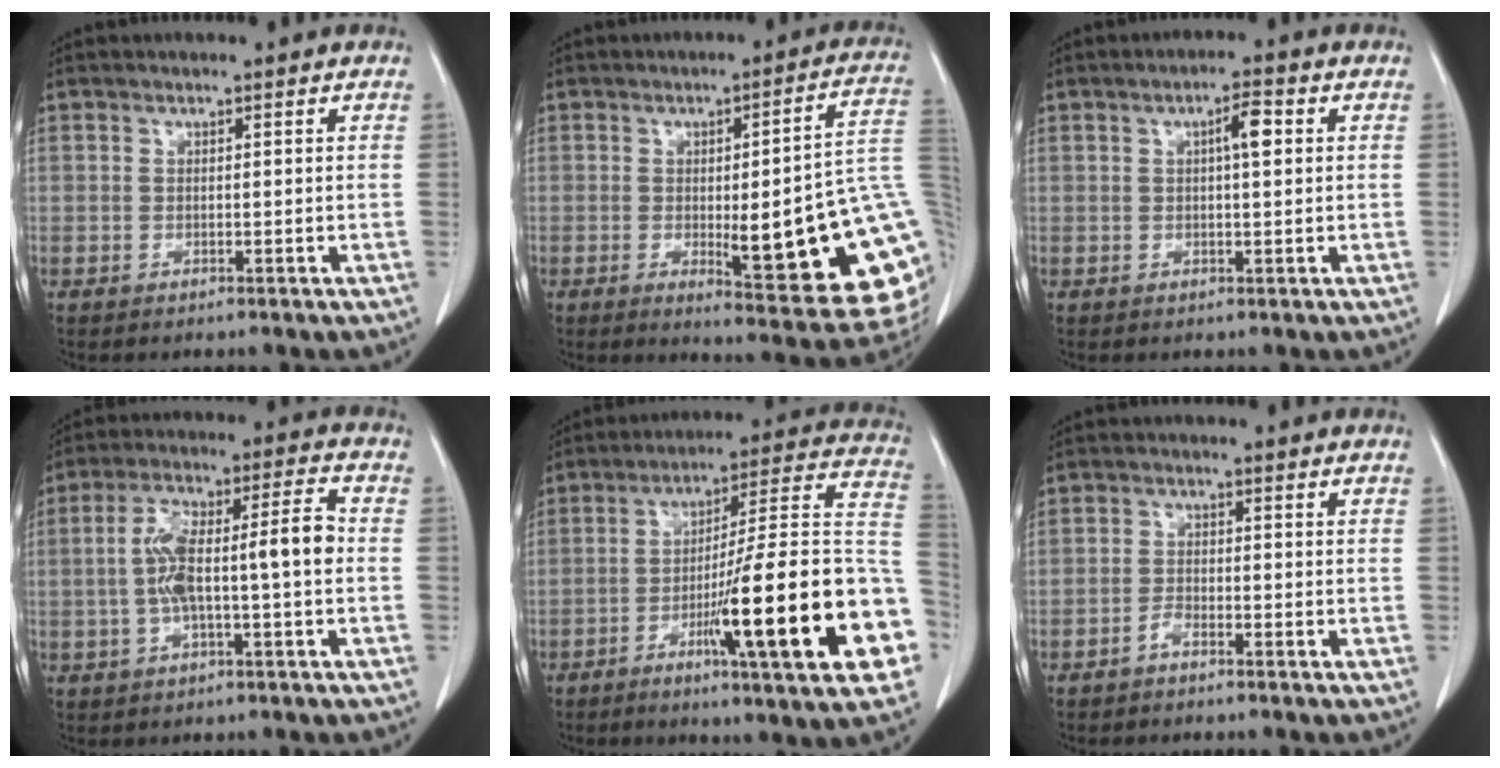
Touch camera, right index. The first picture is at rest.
{"total": 23.1, "force": [-2.8, 3.8, 22.7], "torque": [-0.195, 0.000, -0.028]}
{"total": 3.5, "force": [0.9, 0.6, 3.3], "torque": [-0.055, 0.006, 0.012]}
{"total": 11.5, "force": [-0.8, 1.9, 11.3], "torque": [-0.205, 0.033, -0.014]}
{"total": 25.9, "force": [-7.9, 1.4, 24.6], "torque": [-0.272, 0.002, -0.120]}
{"total": 1.4, "force": [-1.1, 0.3, 0.7], "torque": [-0.010, 0.002, -0.020]}